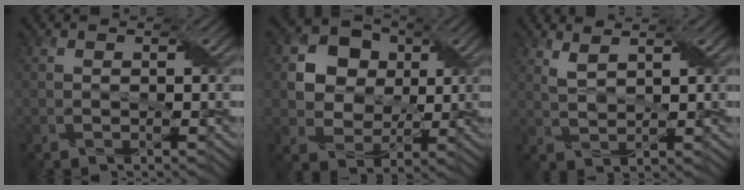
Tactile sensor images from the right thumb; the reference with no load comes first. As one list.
[{"total": 9.2, "force": [2.8, 7.6, 4.3], "torque": [-0.123, 0.010, 0.043]}, {"total": 2.4, "force": [1.9, 0.5, 1.4], "torque": [-0.037, 0.001, 0.045]}]